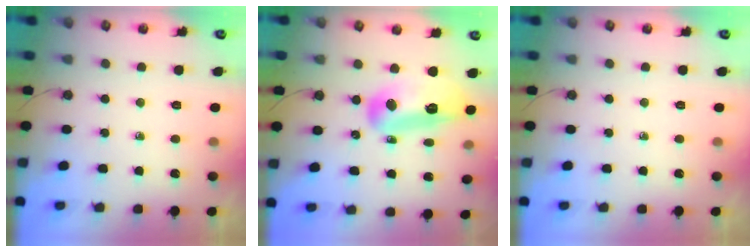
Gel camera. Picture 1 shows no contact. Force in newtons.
{"total": 26.1, "press": 20.0, "slide": 16.7}
{"total": 0.0}